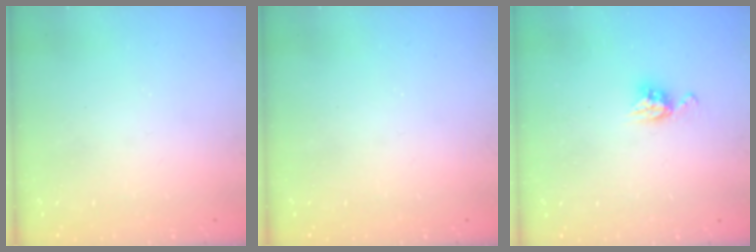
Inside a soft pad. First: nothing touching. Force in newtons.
{"total": 0.0}
{"total": 6.0, "press": 6.0, "slide": 0.4}